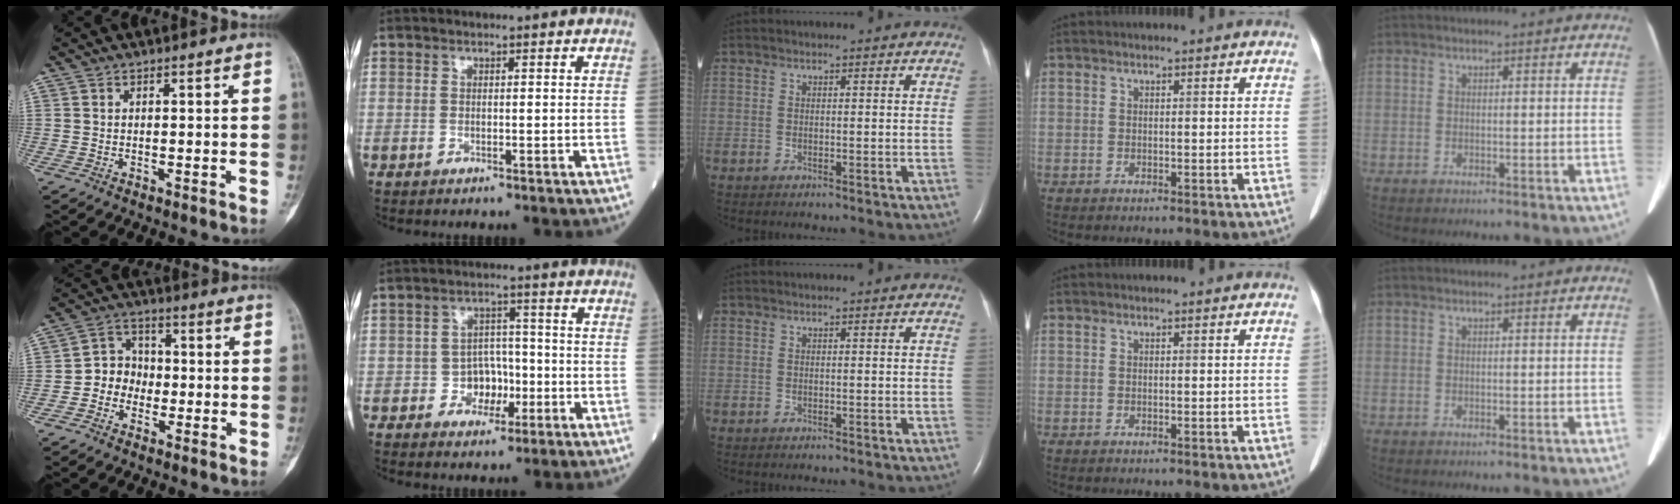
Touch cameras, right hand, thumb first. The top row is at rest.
{"thumb": {"total": 6.4, "force": [-1.8, 5.7, 2.4], "torque": [-0.010, 0.027, -0.046]}, "index": {"total": 5.0, "force": [-1.5, 4.2, 2.4], "torque": [-0.028, 0.016, -0.023]}}